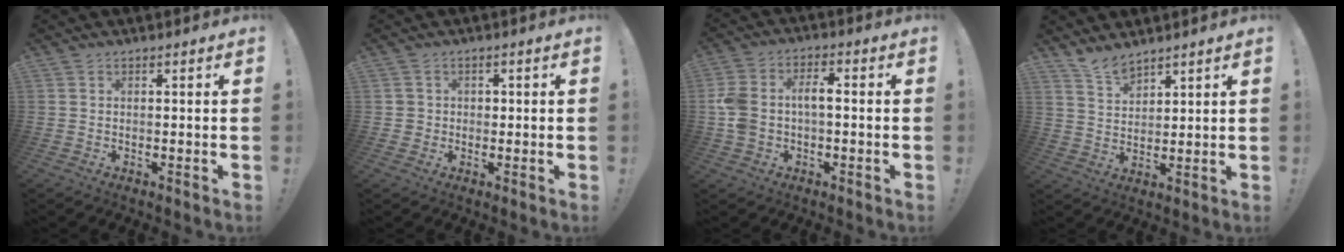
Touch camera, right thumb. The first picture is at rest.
{"total": 2.9, "force": [0.2, 2.9, 0.5], "torque": [-0.002, 0.001, 0.002]}
{"total": 8.8, "force": [-0.6, 5.7, 6.6], "torque": [-0.141, 0.009, -0.012]}
{"total": 6.6, "force": [5.8, 2.0, 2.2], "torque": [-0.037, -0.039, 0.108]}